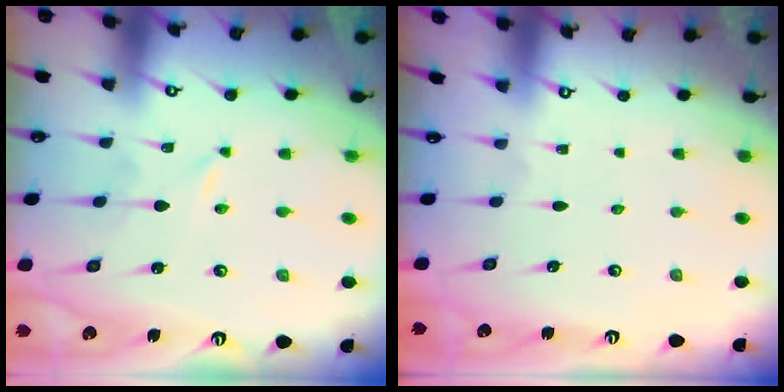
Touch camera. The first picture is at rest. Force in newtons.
{"total": 0.0}